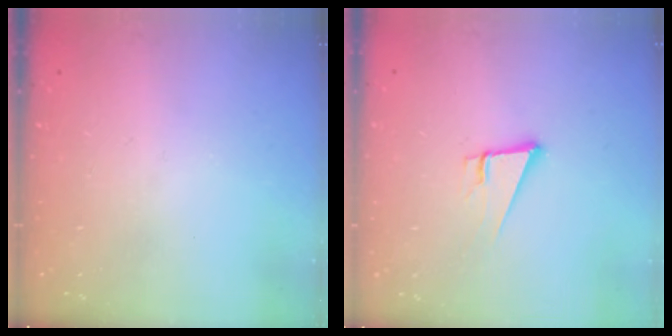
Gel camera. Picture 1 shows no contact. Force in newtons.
{"total": 6.8, "press": 6.3, "slide": 2.5}